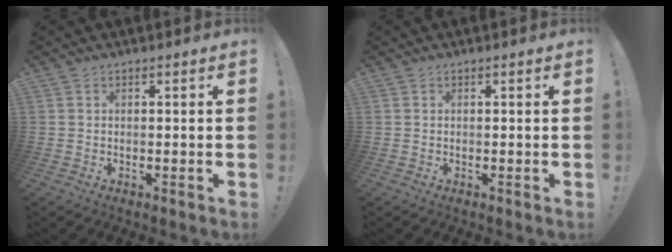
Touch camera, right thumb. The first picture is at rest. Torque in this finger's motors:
{"motor_torque": [-0.06, 0.07, 0.08, -0.08, 0.06]}